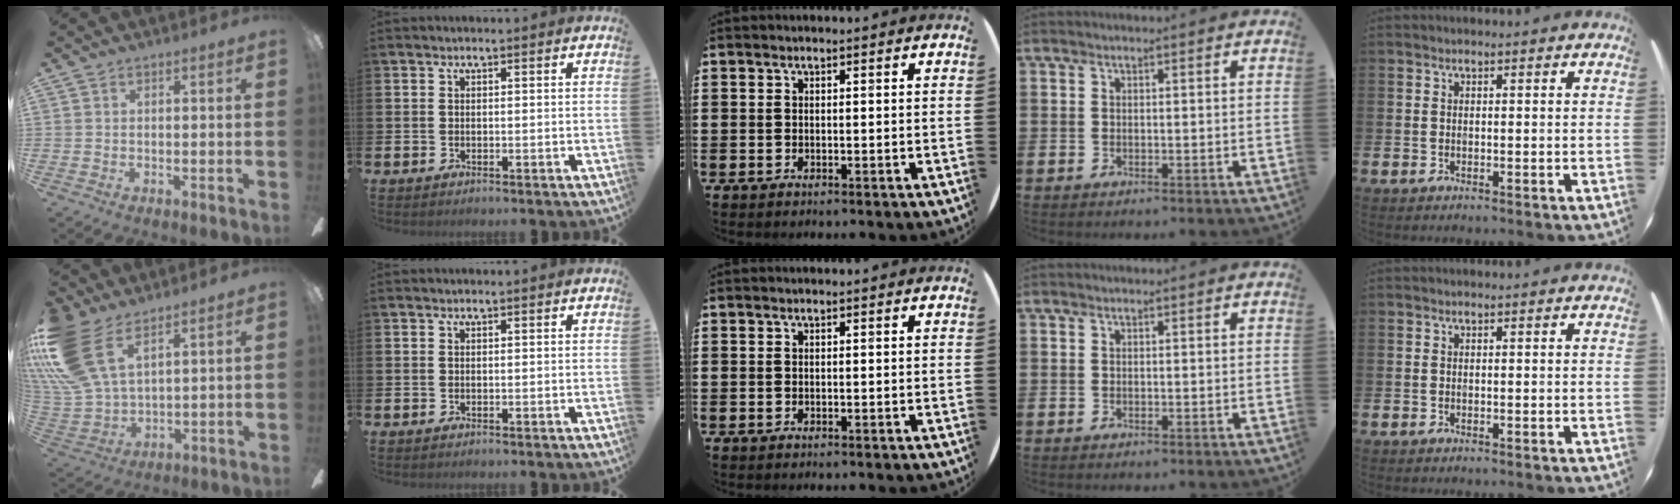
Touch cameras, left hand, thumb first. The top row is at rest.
{"thumb": {"total": 19.4, "force": [11.2, 10.0, 12.3], "torque": [-0.293, -0.051, 0.209]}}